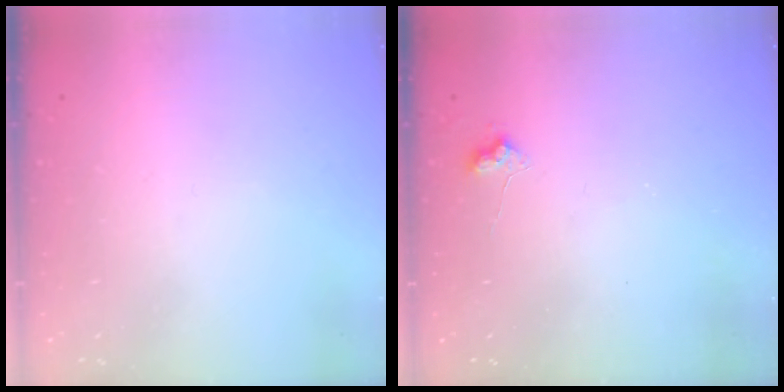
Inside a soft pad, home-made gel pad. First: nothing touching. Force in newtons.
{"total": 7.0, "press": 6.9, "slide": 0.8}